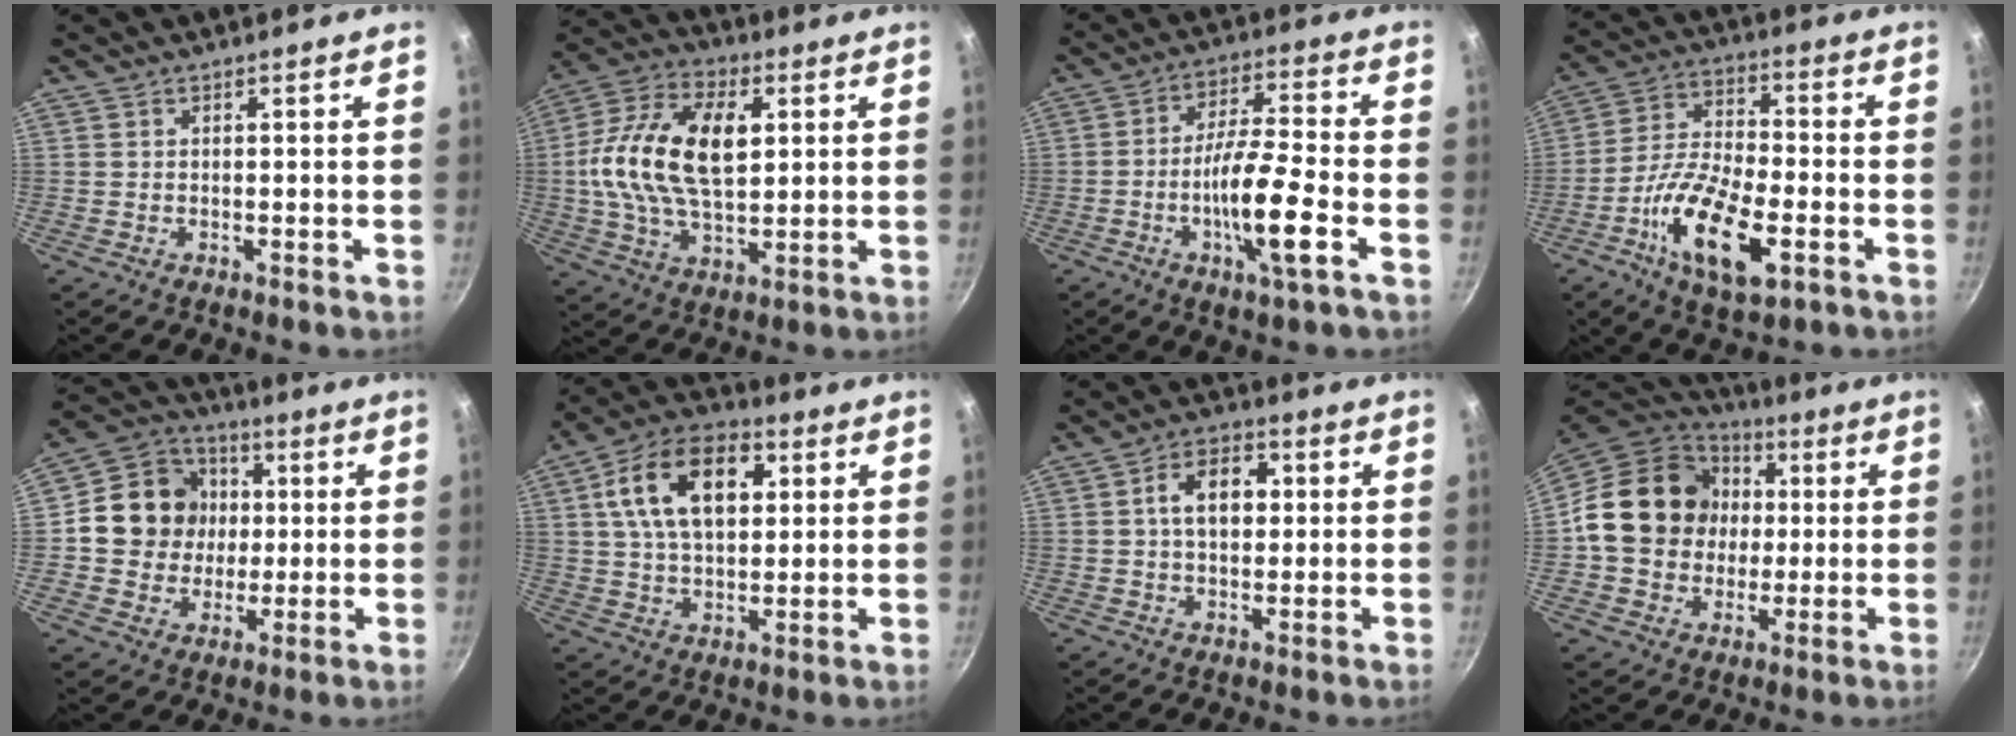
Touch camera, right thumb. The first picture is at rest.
{"total": 18.7, "force": [2.8, 10.6, 15.1], "torque": [-0.278, 0.012, 0.039]}
{"total": 12.4, "force": [-4.1, 2.0, 11.5], "torque": [-0.204, 0.023, -0.079]}
{"total": 16.3, "force": [-6.2, 6.6, 13.6], "torque": [-0.254, 0.023, -0.121]}
{"total": 14.4, "force": [1.1, 13.1, 5.9], "torque": [-0.070, 0.018, 0.010]}
{"total": 16.6, "force": [4.9, 10.1, 12.2], "torque": [-0.186, 0.006, 0.074]}
{"total": 8.6, "force": [1.3, 5.8, 6.3], "torque": [-0.076, 0.014, 0.012]}
{"total": 18.8, "force": [1.4, 16.1, 9.7], "torque": [-0.142, 0.026, 0.019]}